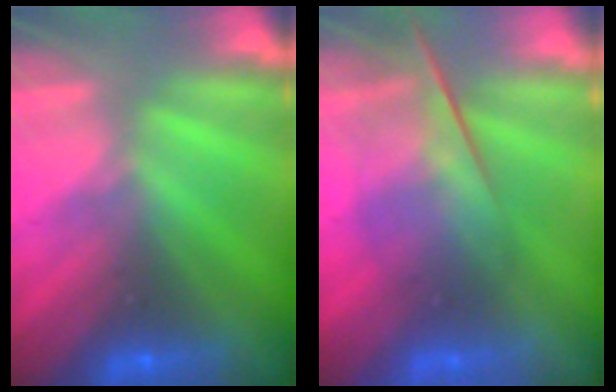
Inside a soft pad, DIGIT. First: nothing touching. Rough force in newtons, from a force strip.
{"total": 4.3}